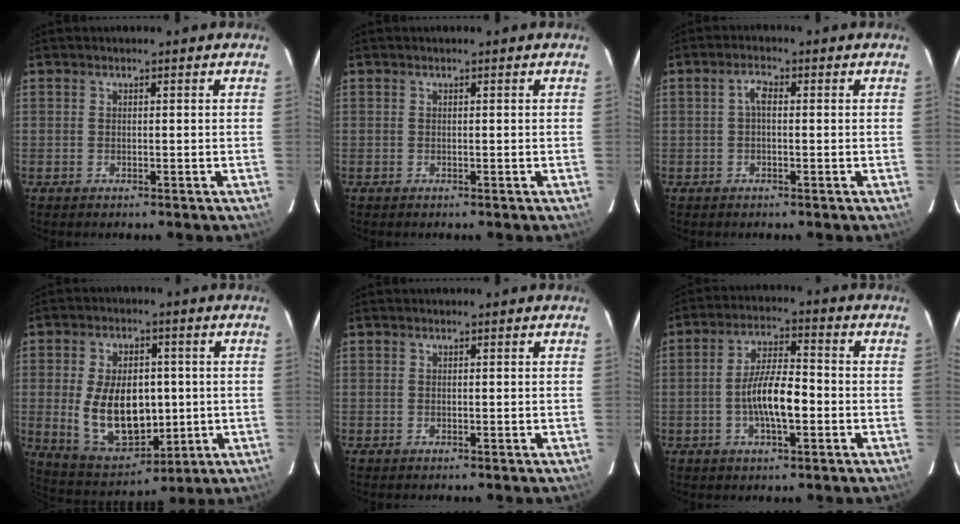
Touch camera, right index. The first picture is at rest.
{"total": 0.0}
{"total": 2.1, "force": [0.0, 1.0, 1.9], "torque": [-0.041, 0.009, 0.001]}
{"total": 15.3, "force": [-0.5, 9.3, 12.1], "torque": [-0.244, -0.007, 0.016]}
{"total": 0.0}
{"total": 8.9, "force": [-2.2, 2.6, 8.2], "torque": [-0.156, 0.005, -0.036]}